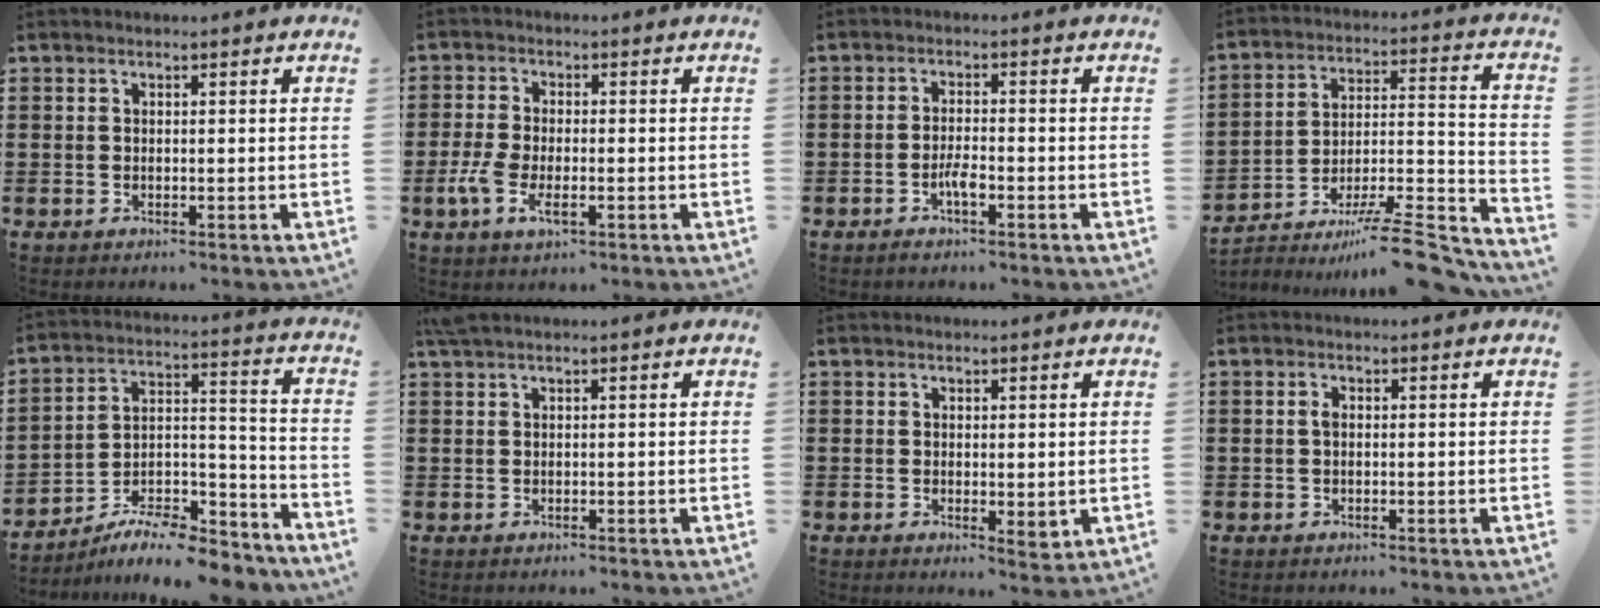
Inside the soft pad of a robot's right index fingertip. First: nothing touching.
{"total": 4.5, "force": [-1.5, 2.2, 3.6], "torque": [-0.094, -0.007, -0.034]}
{"total": 3.1, "force": [-1.5, 0.8, 2.6], "torque": [-0.044, 0.003, -0.027]}
{"total": 11.2, "force": [-8.7, 1.5, 6.8], "torque": [-0.091, 0.028, -0.159]}
{"total": 9.1, "force": [-8.2, 1.8, 3.4], "torque": [-0.043, 0.024, -0.156]}
{"total": 0.9, "force": [0.6, 0.1, 0.7], "torque": [-0.016, 0.000, 0.011]}
{"total": 1.9, "force": [0.6, 1.0, 1.6], "torque": [-0.031, 0.001, 0.012]}
{"total": 1.1, "force": [0.1, 0.4, 1.0], "torque": [-0.021, 0.001, 0.000]}